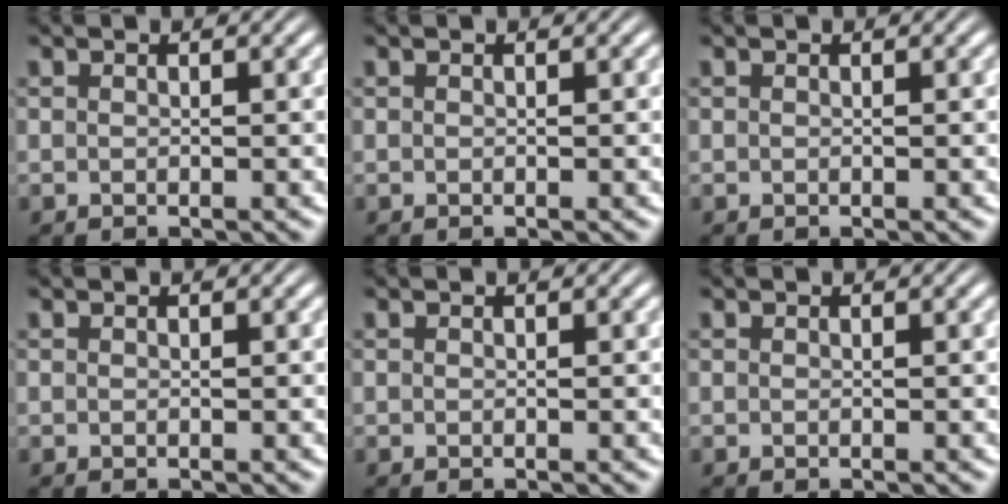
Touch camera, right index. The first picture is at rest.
{"total": 0.0}
{"total": 0.0}
{"total": 0.0}
{"total": 0.0}
{"total": 0.0}